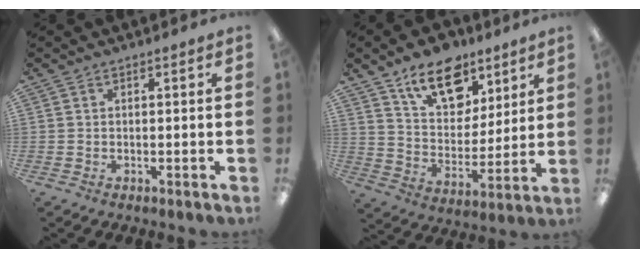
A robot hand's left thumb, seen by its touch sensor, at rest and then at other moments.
{"total": 15.4, "force": [10.1, 9.0, 7.2], "torque": [-0.104, -0.056, 0.182]}